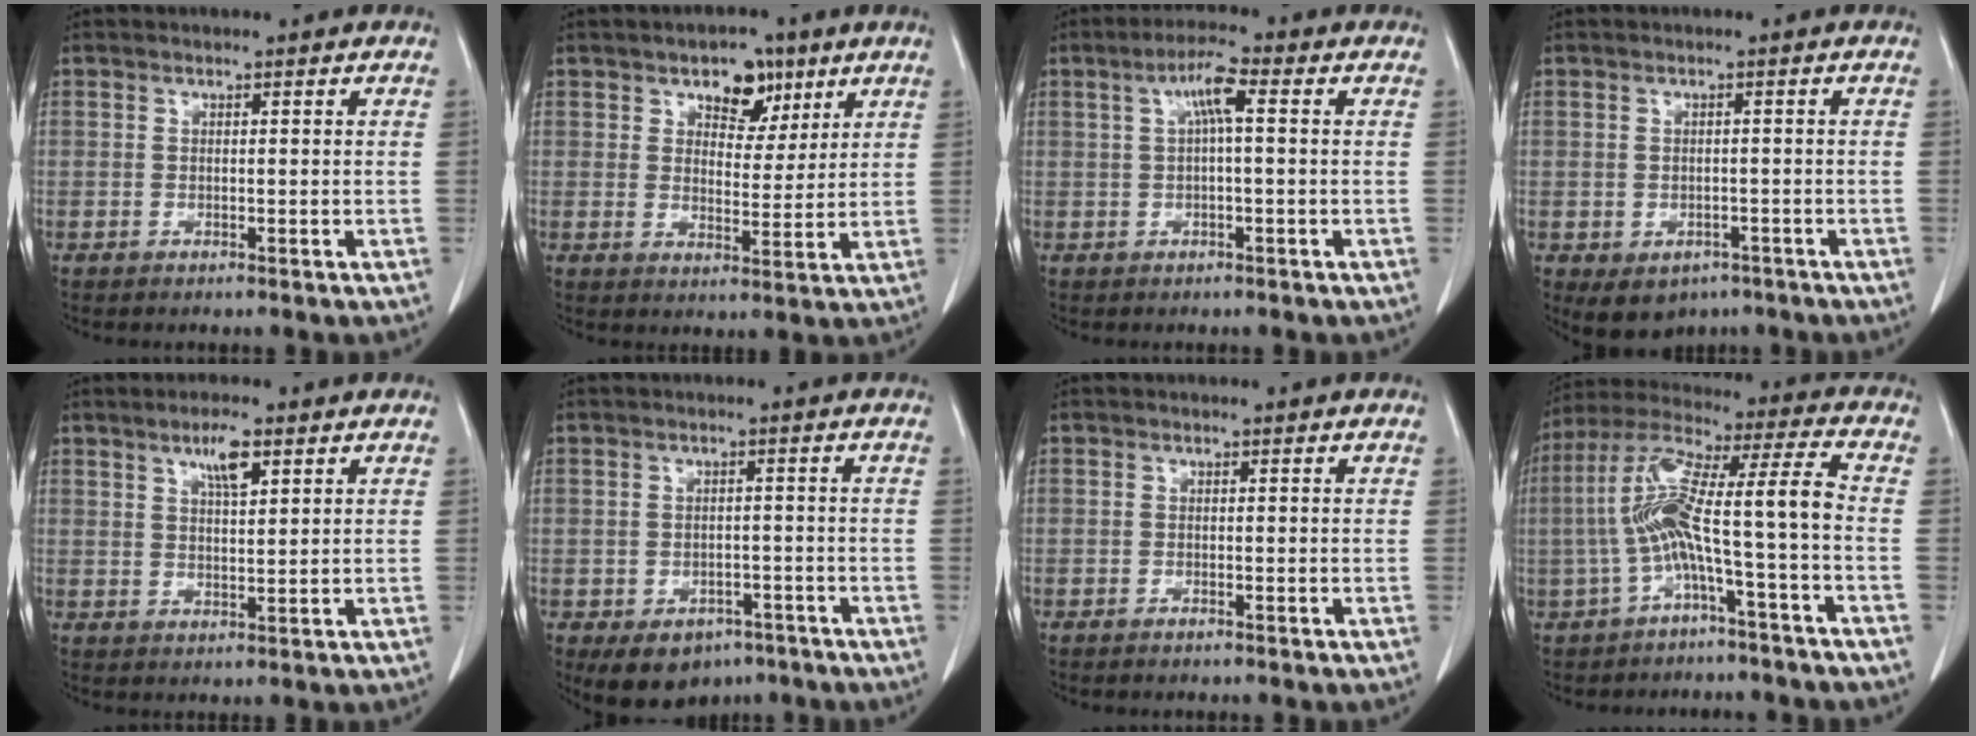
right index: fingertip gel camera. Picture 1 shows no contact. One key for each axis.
{"total": 6.8, "fx": 3.9, "fy": 4.1, "fz": 3.6, "tx": -0.045, "ty": 0.009, "tz": 0.061}
{"total": 4.6, "fx": 1.0, "fy": 0.5, "fz": 4.4, "tx": -0.084, "ty": 0.013, "tz": 0.018}
{"total": 5.6, "fx": -3.0, "fy": 4.2, "fz": 2.0, "tx": -0.023, "ty": 0.003, "tz": -0.032}
{"total": 4.3, "fx": 2.4, "fy": 0.8, "fz": 3.4, "tx": -0.065, "ty": 0.001, "tz": 0.042}
{"total": 7.6, "fx": -4.6, "fy": 5.2, "fz": 2.9, "tx": -0.040, "ty": 0.008, "tz": -0.057}
{"total": 0.6, "fx": -0.5, "fy": 0.1, "fz": 0.2, "tx": -0.008, "ty": -0.001, "tz": -0.007}
{"total": 12.0, "fx": -2.9, "fy": 0.0, "fz": 11.6, "tx": -0.227, "ty": 0.041, "tz": -0.055}